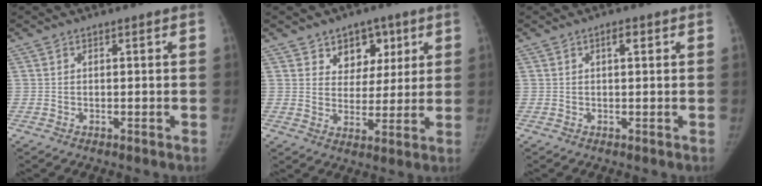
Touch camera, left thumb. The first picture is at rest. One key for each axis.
{"total": 8.1, "fx": 4.4, "fy": 6.2, "fz": 2.6, "tx": 0.008, "ty": -0.017, "tz": 0.069}
{"total": 1.6, "fx": 0.6, "fy": 0.6, "fz": 1.4, "tx": -0.019, "ty": 0.003, "tz": 0.009}